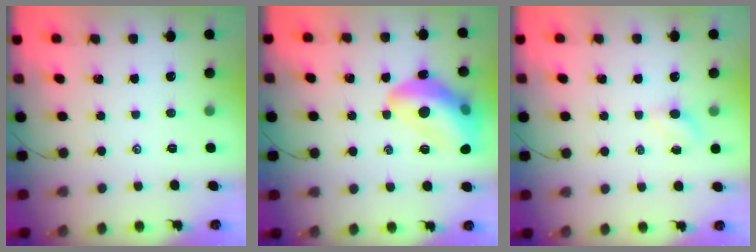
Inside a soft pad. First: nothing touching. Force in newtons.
{"total": 16.4, "press": 16.3, "slide": 1.8}
{"total": 2.9, "press": 2.8, "slide": 0.9}